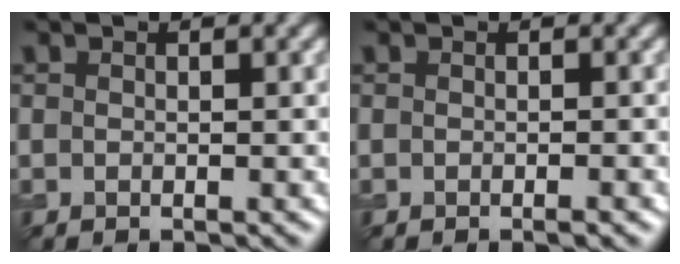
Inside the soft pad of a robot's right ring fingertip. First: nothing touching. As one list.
[{"total": 0.8, "force": [-0.4, 0.1, 0.7], "torque": [-0.007, -0.001, -0.008]}]